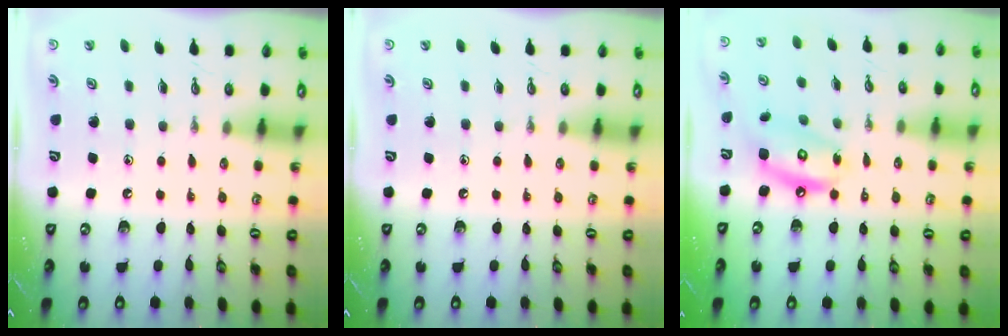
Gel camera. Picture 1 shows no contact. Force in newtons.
{"total": 0.0}
{"total": 10.7, "press": 10.6, "slide": 1.1}